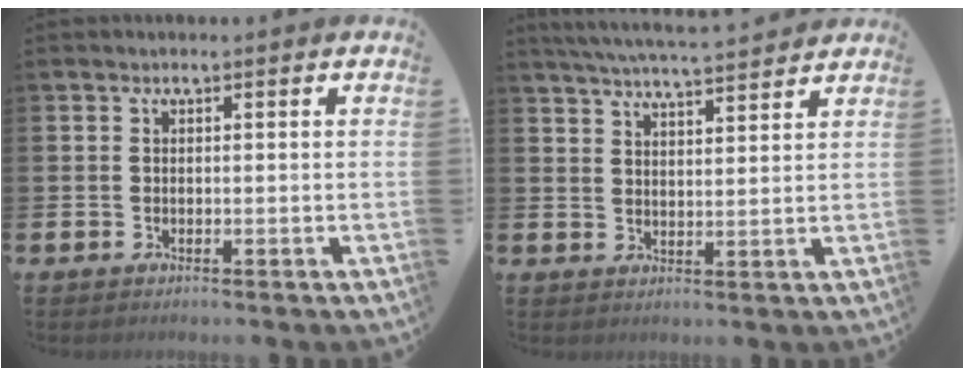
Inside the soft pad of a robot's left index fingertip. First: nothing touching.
{"total": 5.5, "force": [5.4, 0.0, 1.3], "torque": [-0.038, -0.031, 0.096]}